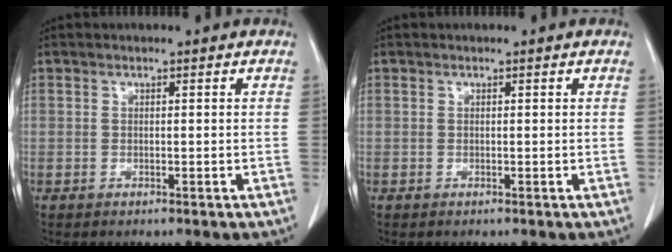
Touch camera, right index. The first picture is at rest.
{"total": 0.0}